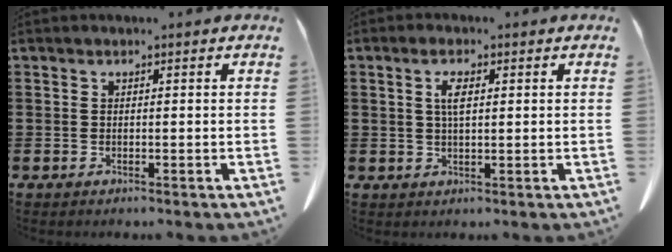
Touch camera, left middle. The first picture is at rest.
{"total": 3.4, "force": [1.0, 1.0, 3.0], "torque": [-0.064, 0.006, 0.016]}